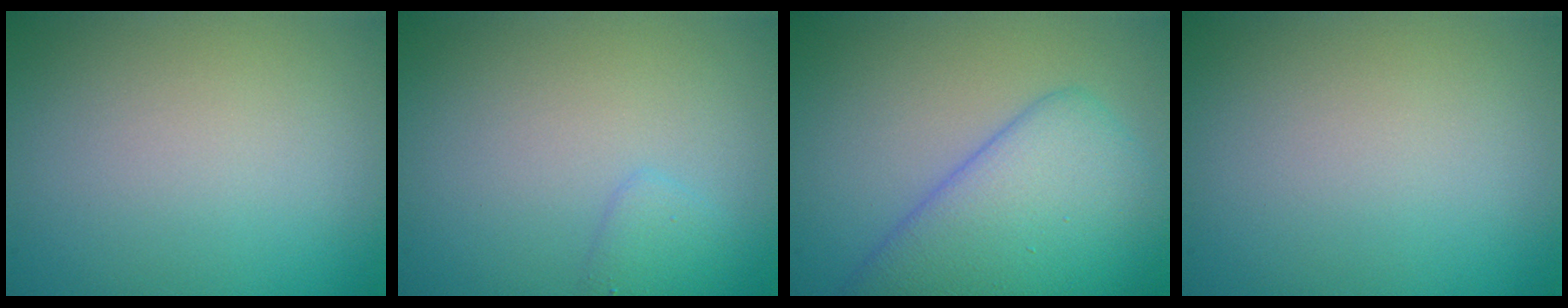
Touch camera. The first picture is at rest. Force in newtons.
{"total": 1.2, "press": 1.2, "slide": 0.1}
{"total": 7.0, "press": 7.0, "slide": 0.3}
{"total": 0.0}